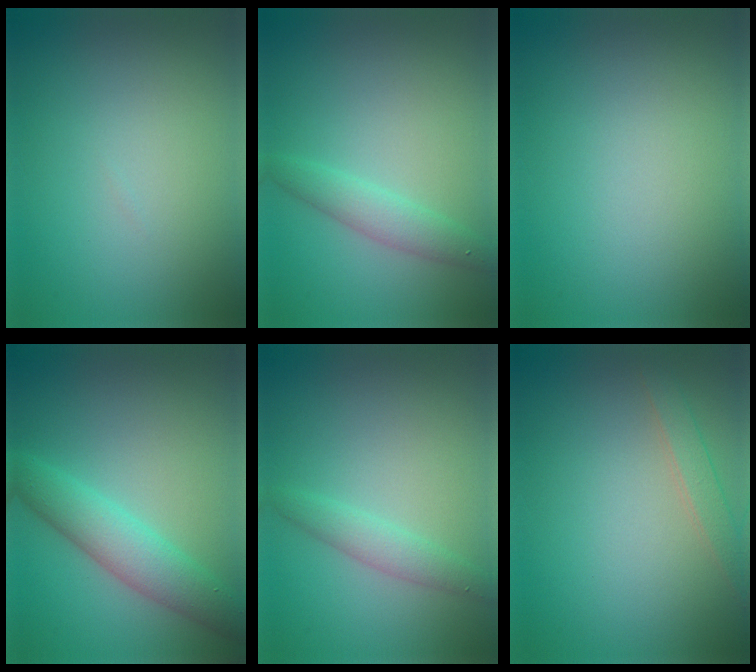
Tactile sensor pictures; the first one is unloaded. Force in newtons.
{"total": 2.5, "press": 2.5, "slide": 0.2}
{"total": 0.0}
{"total": 4.7, "press": 4.7, "slide": 0.1}
{"total": 2.0, "press": 2.0, "slide": 0.0}
{"total": 1.8, "press": 1.8, "slide": 0.1}